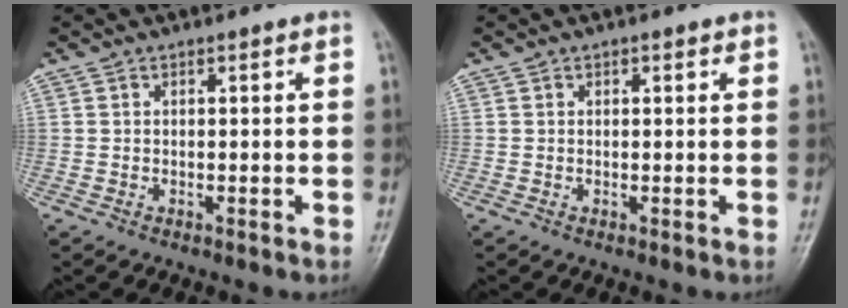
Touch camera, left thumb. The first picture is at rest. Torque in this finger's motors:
{"motor_torque": [-0.32, -0.09, -0.20, -0.09, 0.03]}